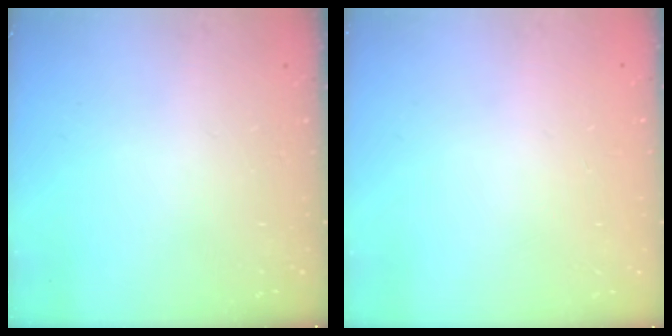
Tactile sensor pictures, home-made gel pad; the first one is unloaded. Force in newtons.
{"total": 0.0}